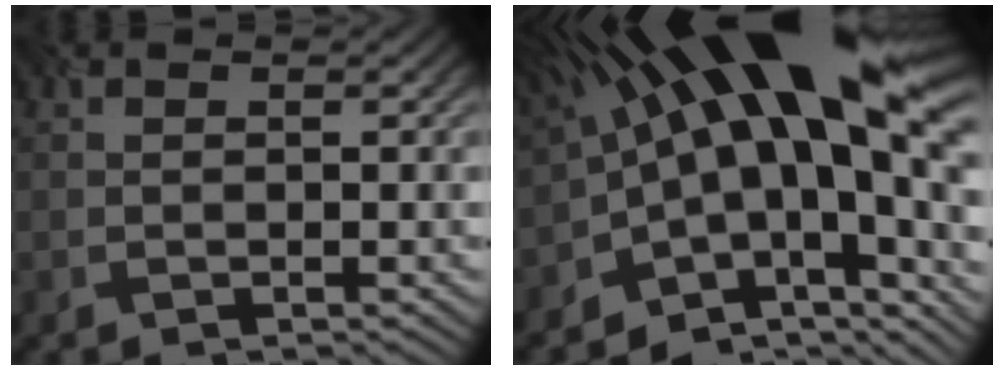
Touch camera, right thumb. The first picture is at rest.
{"total": 18.5, "force": [1.5, 8.6, 16.3], "torque": [-0.236, 0.005, 0.029]}